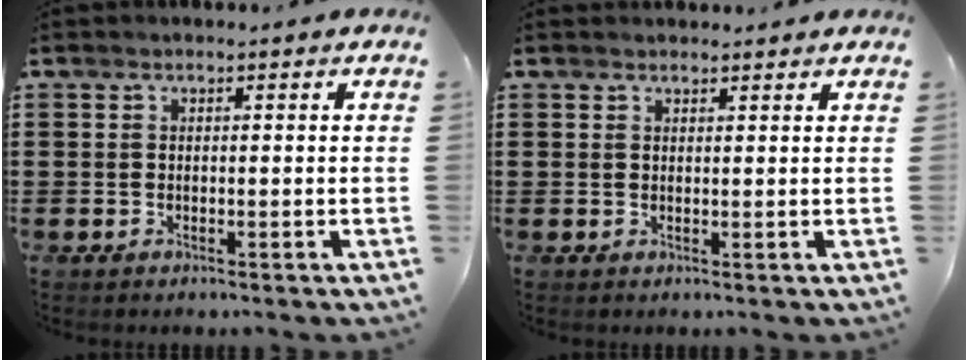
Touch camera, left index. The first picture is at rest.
{"total": 1.3, "force": [1.3, 0.2, 0.1], "torque": [-0.004, 0.001, 0.025]}